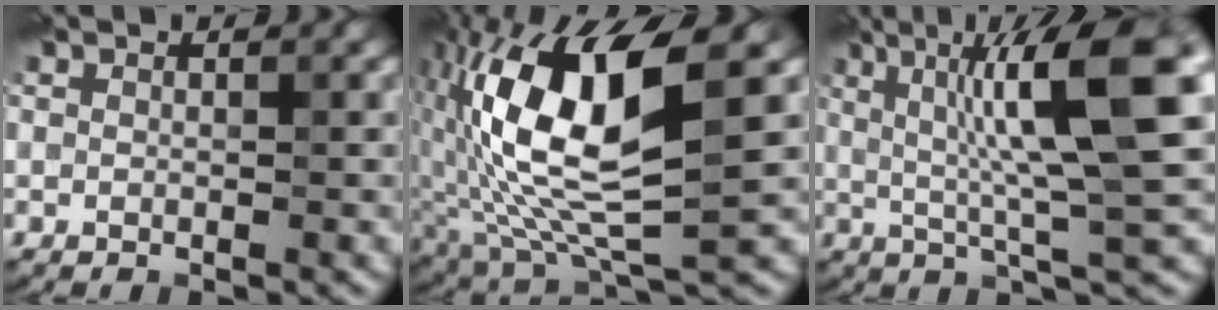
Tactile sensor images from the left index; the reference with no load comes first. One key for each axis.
{"total": 12.6, "fx": 1.1, "fy": 4.6, "fz": 11.7, "tx": -0.235, "ty": -0.002, "tz": 0.018}
{"total": 11.3, "fx": 2.3, "fy": 1.9, "fz": 10.9, "tx": -0.168, "ty": 0.009, "tz": 0.040}